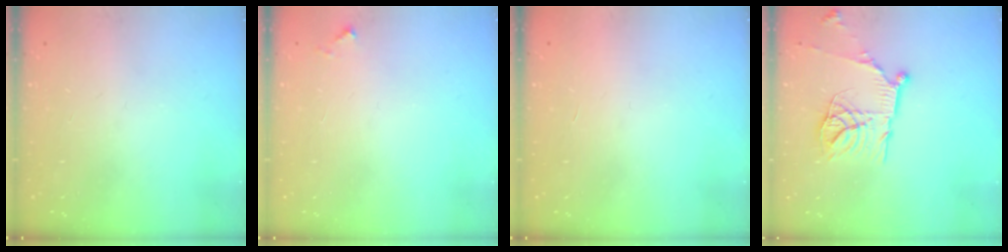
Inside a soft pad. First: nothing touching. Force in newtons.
{"total": 4.2, "press": 4.2, "slide": 0.1}
{"total": 1.7, "press": 1.7, "slide": 0.1}
{"total": 15.2, "press": 15.2, "slide": 0.8}